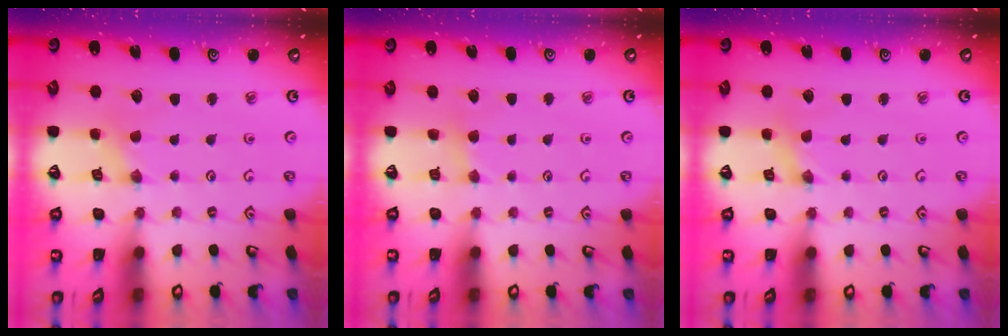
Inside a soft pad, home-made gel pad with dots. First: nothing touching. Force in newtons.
{"total": 3.2, "press": 3.1, "slide": 0.5}
{"total": 0.0}